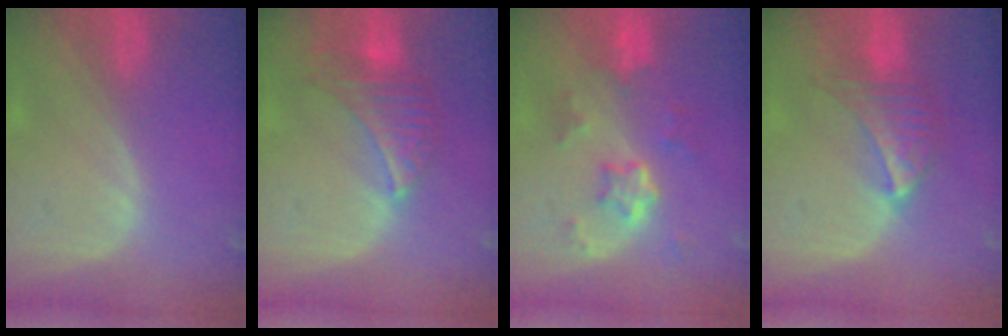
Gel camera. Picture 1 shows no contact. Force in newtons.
{"total": 7.0, "press": 6.7, "slide": 2.0}
{"total": 5.9, "press": 5.3, "slide": 2.6}
{"total": 7.1, "press": 6.3, "slide": 3.3}